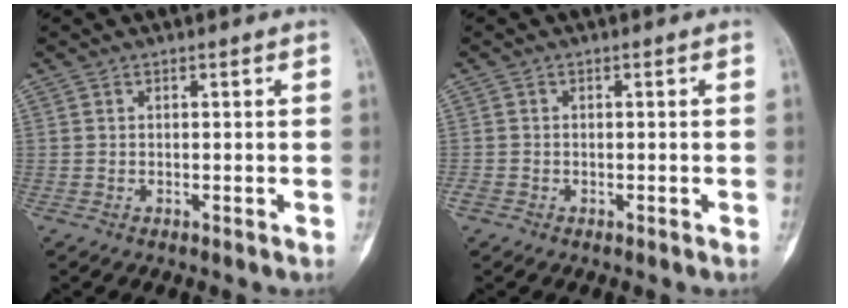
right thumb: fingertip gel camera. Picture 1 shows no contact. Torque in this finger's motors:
{"motor_torque": [0.63, 0.21, 0.37, -0.21, 0.08]}